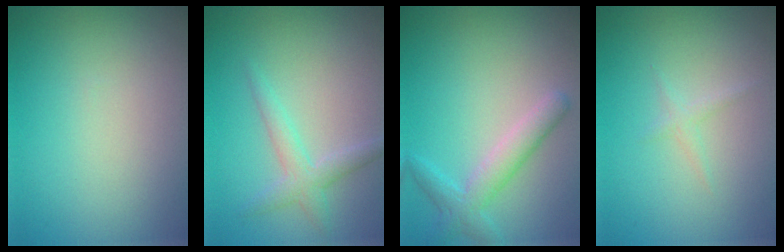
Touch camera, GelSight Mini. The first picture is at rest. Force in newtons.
{"total": 2.2, "press": 2.2, "slide": 0.1}
{"total": 2.9, "press": 2.9, "slide": 0.1}
{"total": 0.8, "press": 0.8, "slide": 0.0}